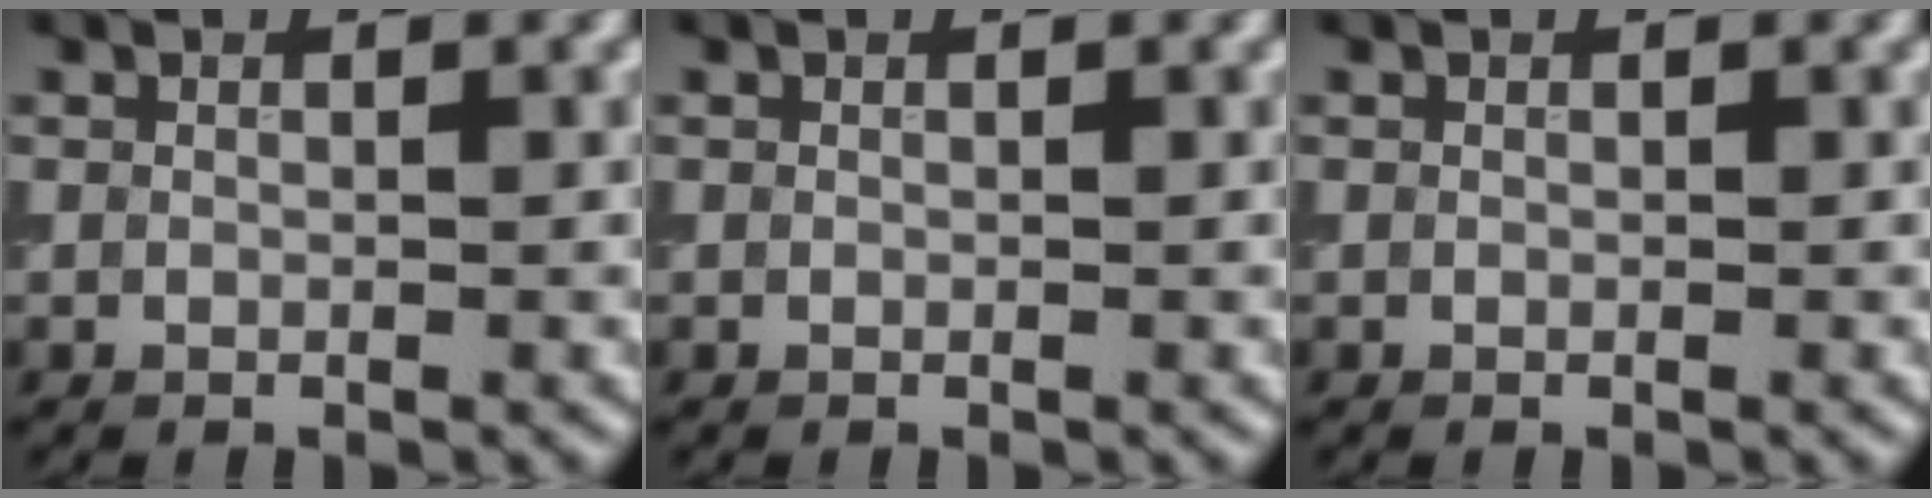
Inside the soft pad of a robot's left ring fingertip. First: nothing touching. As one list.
[{"total": 0.0}, {"total": 0.0}]